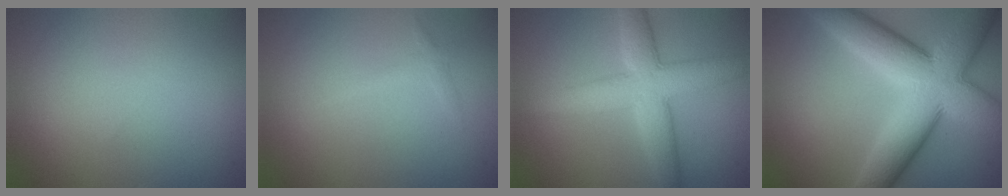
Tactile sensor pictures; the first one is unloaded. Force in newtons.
{"total": 0.9, "press": 0.9, "slide": 0.1}
{"total": 6.4, "press": 6.4, "slide": 0.2}
{"total": 11.4, "press": 11.3, "slide": 0.4}